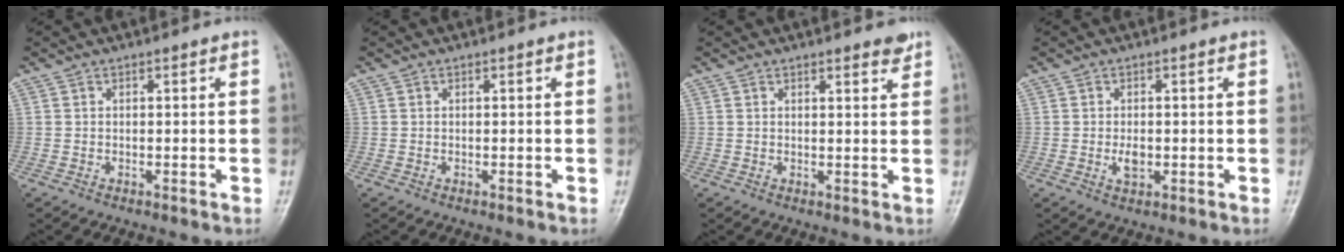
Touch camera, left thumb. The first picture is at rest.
{"total": 0.0}
{"total": 2.7, "force": [2.2, 0.7, 1.3], "torque": [-0.007, -0.012, 0.028]}
{"total": 2.5, "force": [-0.3, 1.5, 2.0], "torque": [-0.033, -0.003, -0.002]}